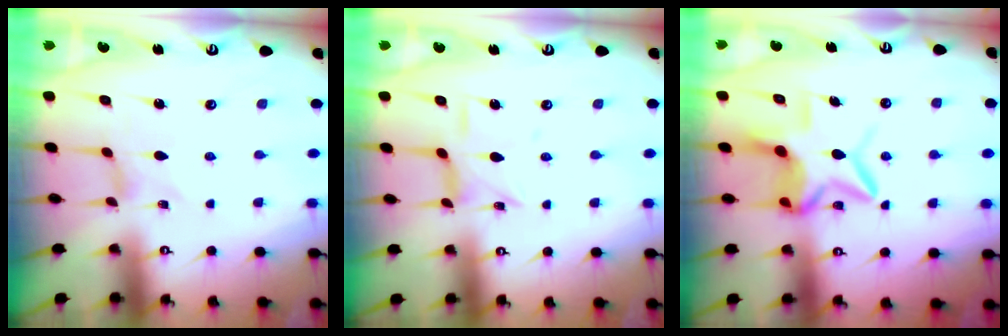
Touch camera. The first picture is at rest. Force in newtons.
{"total": 4.4, "press": 4.4, "slide": 0.4}
{"total": 11.0, "press": 11.0, "slide": 0.9}